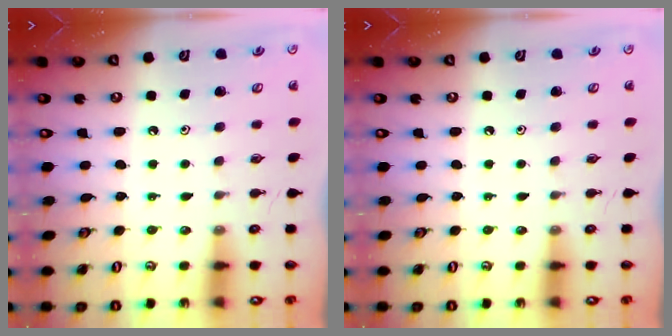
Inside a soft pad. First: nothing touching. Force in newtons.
{"total": 0.0}